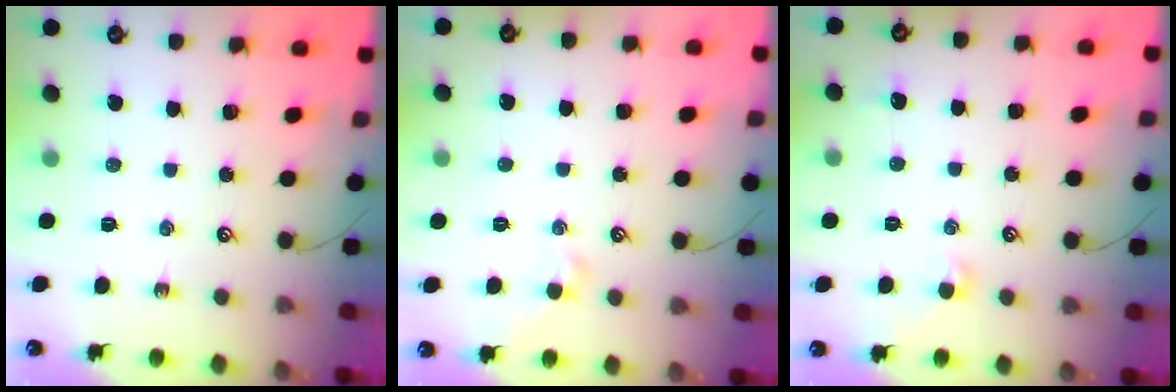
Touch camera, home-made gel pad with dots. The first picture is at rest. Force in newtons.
{"total": 0.6, "press": 0.4, "slide": 0.5}
{"total": 0.0}